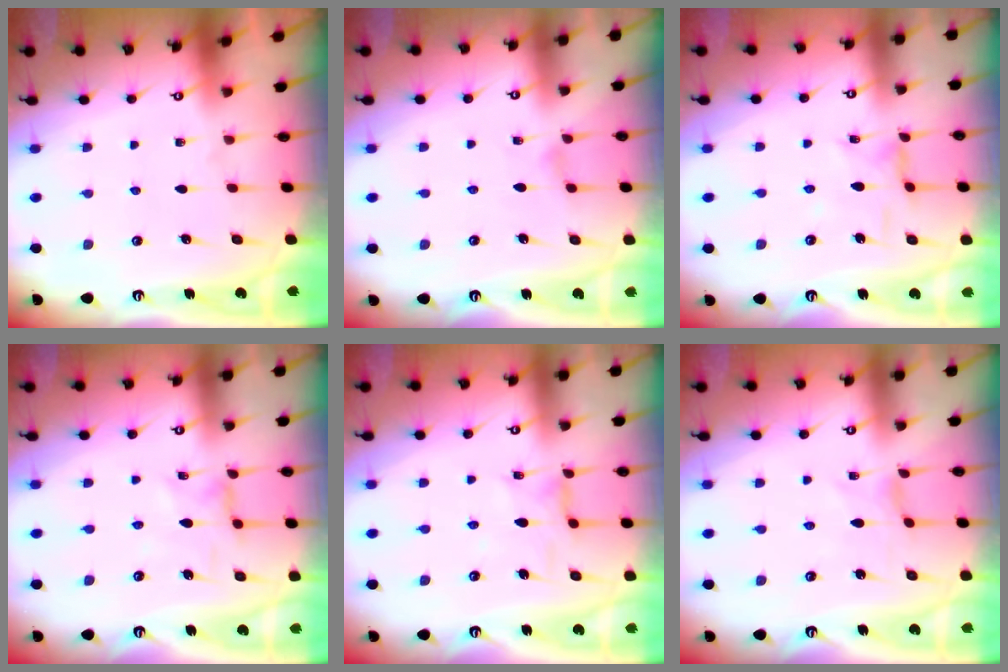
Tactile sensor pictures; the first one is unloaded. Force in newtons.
{"total": 1.8, "press": 1.8, "slide": 0.3}
{"total": 2.8, "press": 2.8, "slide": 0.3}
{"total": 1.2, "press": 1.2, "slide": 0.3}
{"total": 2.4, "press": 2.3, "slide": 0.3}
{"total": 0.0}